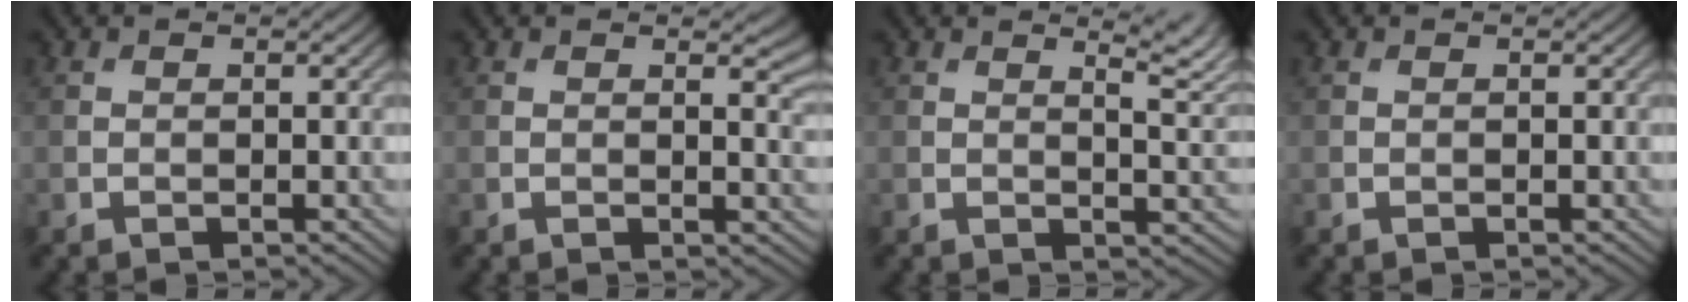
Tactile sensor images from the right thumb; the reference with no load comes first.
{"total": 2.7, "force": [1.0, 0.8, 2.4], "torque": [-0.032, -0.002, 0.016]}
{"total": 4.8, "force": [2.9, 1.2, 3.6], "torque": [-0.052, 0.004, 0.050]}
{"total": 0.0}